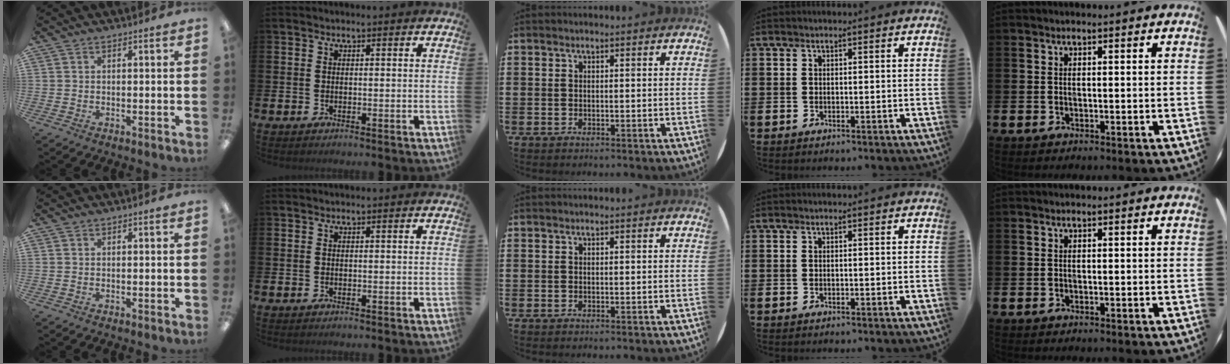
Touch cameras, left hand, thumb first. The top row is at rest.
{}